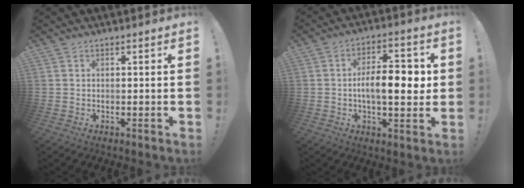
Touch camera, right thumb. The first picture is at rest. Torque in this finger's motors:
{"motor_torque": [1.73, 1.65, 1.22, -0.38, 0.11]}